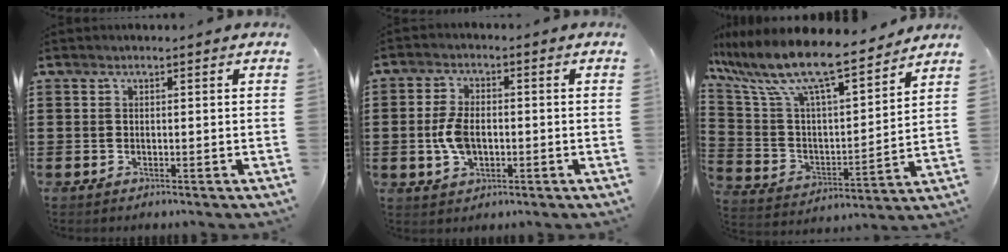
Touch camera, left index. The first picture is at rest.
{"total": 5.5, "force": [-1.0, 3.8, 3.9], "torque": [-0.094, 0.003, -0.023]}
{"total": 11.2, "force": [9.5, 1.1, 5.8], "torque": [-0.153, -0.067, 0.162]}